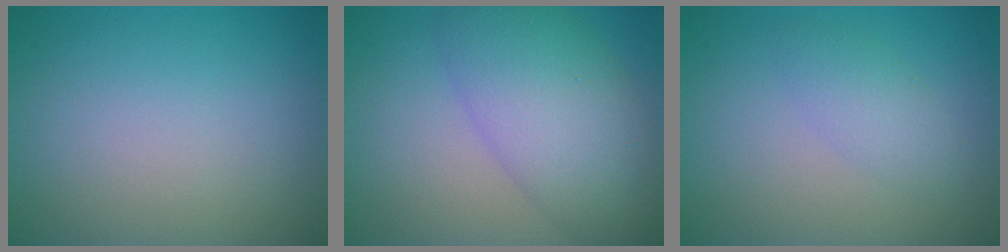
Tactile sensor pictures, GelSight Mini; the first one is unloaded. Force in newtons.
{"total": 7.9, "press": 7.9, "slide": 0.1}
{"total": 2.0, "press": 2.0, "slide": 0.1}